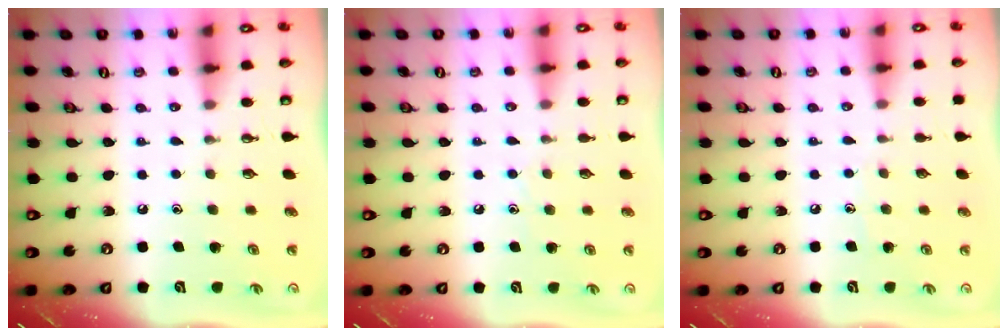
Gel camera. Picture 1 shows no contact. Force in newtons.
{"total": 5.9, "press": 5.8, "slide": 0.7}
{"total": 3.4, "press": 3.4, "slide": 0.4}